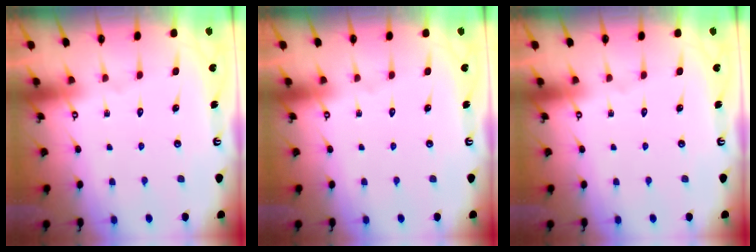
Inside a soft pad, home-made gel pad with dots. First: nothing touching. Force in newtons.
{"total": 0.0}
{"total": 0.0}